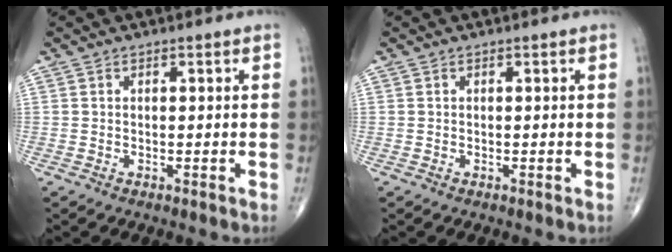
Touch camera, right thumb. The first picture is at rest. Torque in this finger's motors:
{"motor_torque": [0.00, 0.00, 0.01, 0.01, 0.00]}